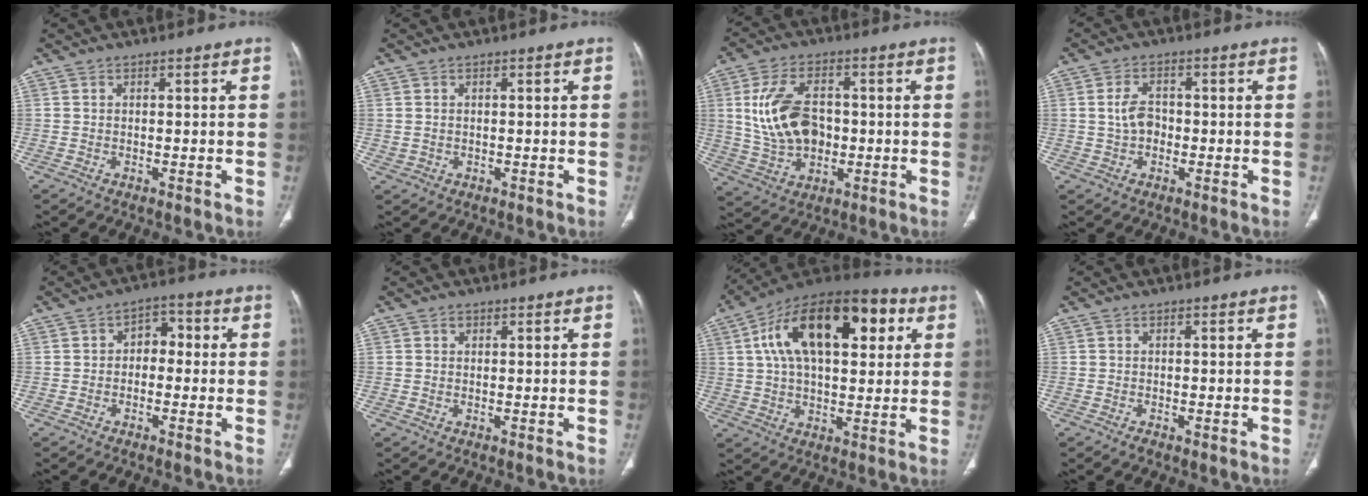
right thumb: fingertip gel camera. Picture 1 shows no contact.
{"total": 3.0, "force": [-0.2, 2.9, 0.8], "torque": [-0.010, 0.005, 0.007]}
{"total": 13.6, "force": [0.5, 9.1, 10.1], "torque": [-0.177, 0.009, 0.021]}
{"total": 4.3, "force": [-0.2, 3.1, 3.0], "torque": [-0.055, 0.013, -0.009]}
{"total": 4.9, "force": [-0.3, 3.5, 3.4], "torque": [-0.025, 0.024, -0.017]}
{"total": 0.7, "force": [0.3, 0.6, 0.2], "torque": [0.001, 0.000, 0.005]}
{"total": 24.4, "force": [7.3, 12.3, 19.8], "torque": [-0.310, 0.023, 0.108]}
{"total": 1.1, "force": [-0.5, 0.5, 0.8], "torque": [-0.014, -0.001, -0.008]}